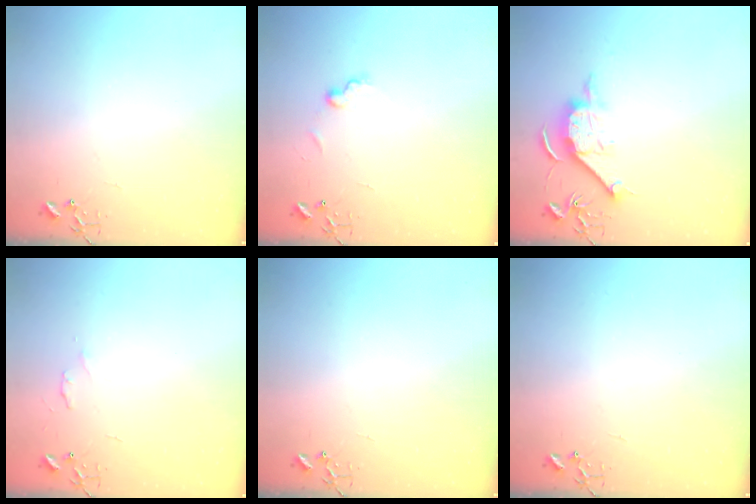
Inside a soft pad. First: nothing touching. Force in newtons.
{"total": 6.9, "press": 6.9, "slide": 0.7}
{"total": 11.3, "press": 11.3, "slide": 0.5}
{"total": 4.1, "press": 4.1, "slide": 0.7}
{"total": 0.0}
{"total": 0.0}